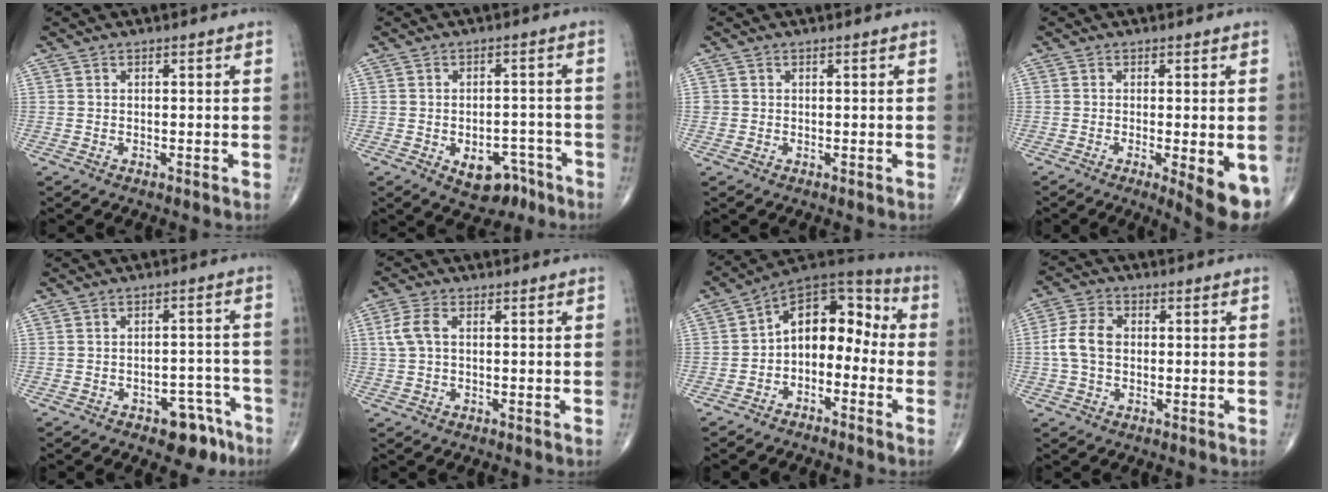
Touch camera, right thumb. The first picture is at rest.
{"total": 7.4, "force": [-3.9, 4.7, 4.1], "torque": [-0.031, 0.033, -0.048]}
{"total": 0.9, "force": [0.0, 0.9, 0.1], "torque": [0.004, 0.003, 0.000]}
{"total": 8.8, "force": [-3.0, 2.2, 8.0], "torque": [-0.100, -0.019, -0.041]}
{"total": 7.4, "force": [-4.7, 3.8, 4.2], "torque": [-0.025, 0.042, -0.059]}
{"total": 4.3, "force": [0.6, 2.5, 3.5], "torque": [-0.086, 0.010, 0.010]}
{"total": 12.4, "force": [-2.4, 8.2, 8.9], "torque": [-0.094, 0.067, -0.056]}
{"total": 6.7, "force": [-0.1, 4.7, 4.8], "torque": [-0.102, 0.019, -0.008]}